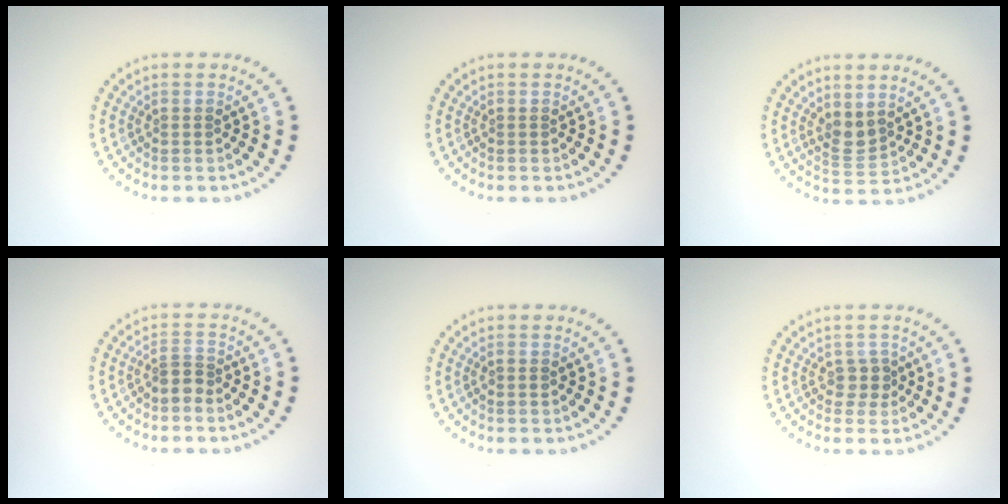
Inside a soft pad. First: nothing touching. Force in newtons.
{"total": 0.0}
{"total": 2.1, "press": 1.7, "slide": 1.2}
{"total": 1.5, "press": 1.0, "slide": 1.1}
{"total": 0.6, "press": 0.5, "slide": 0.2}
{"total": 1.4, "press": 1.2, "slide": 0.9}